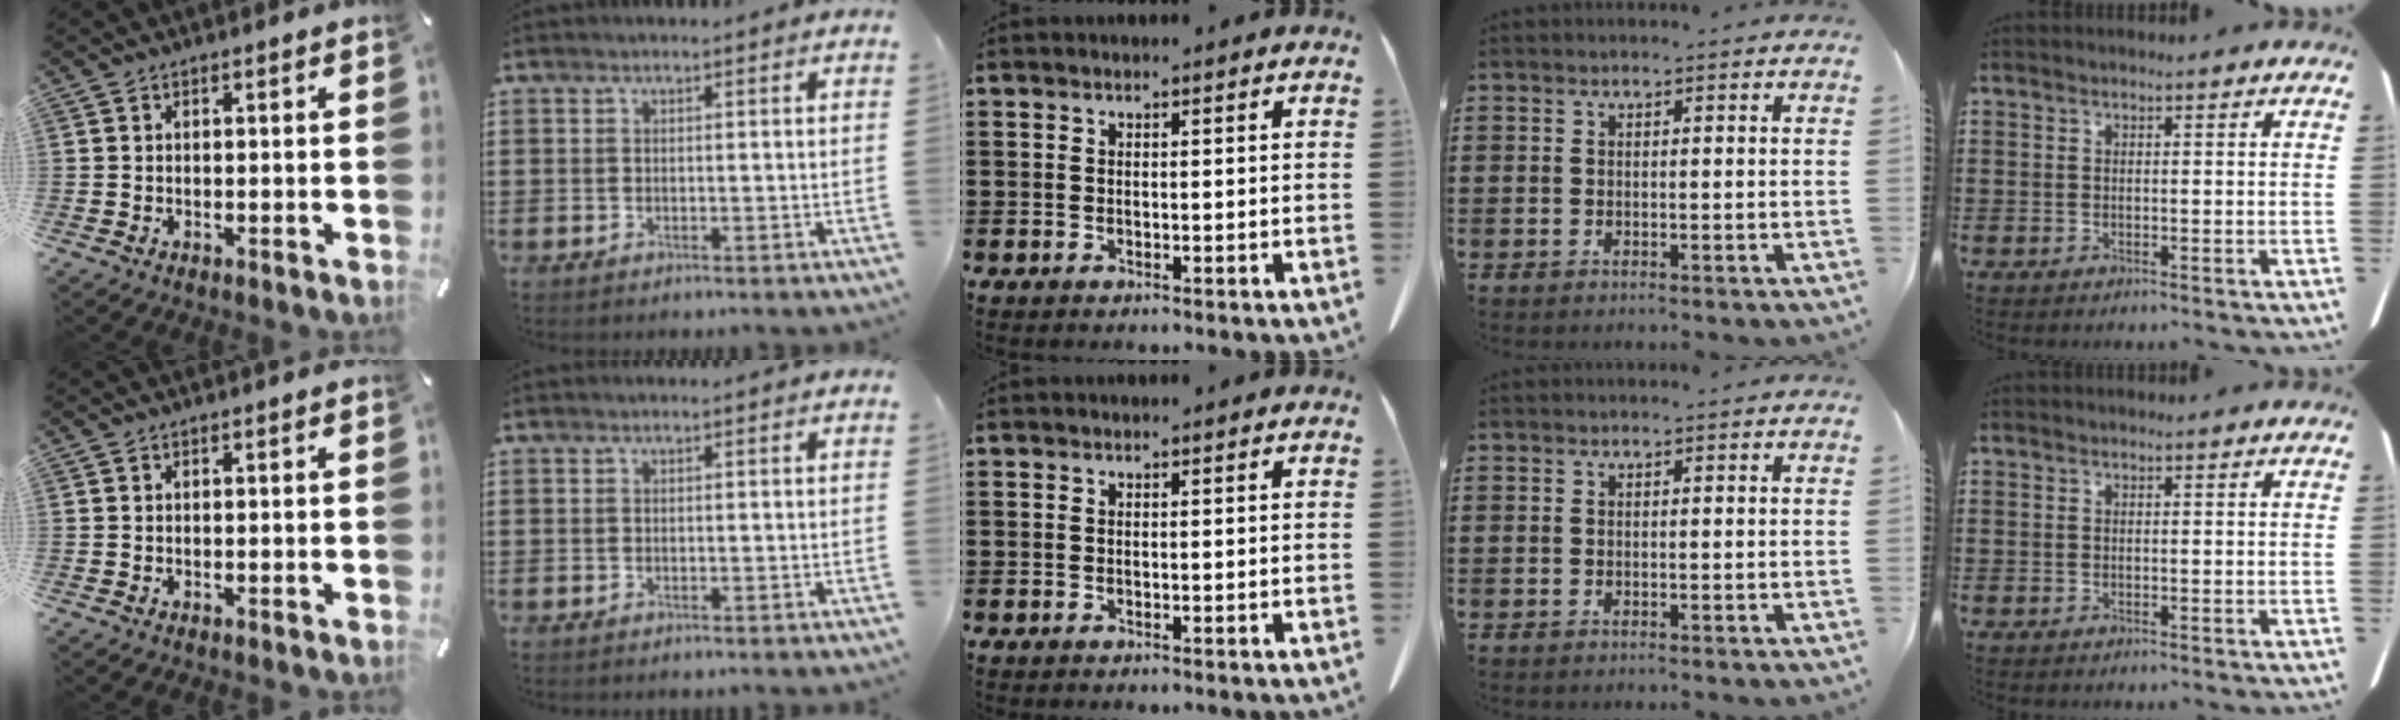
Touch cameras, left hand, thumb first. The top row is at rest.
{}